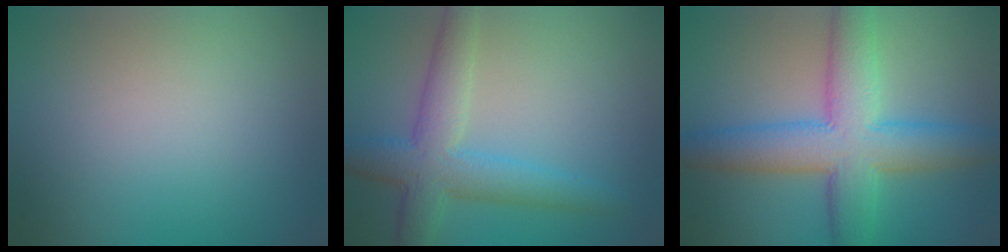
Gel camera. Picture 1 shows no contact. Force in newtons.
{"total": 6.7, "press": 6.7, "slide": 0.2}
{"total": 8.3, "press": 8.3, "slide": 0.1}